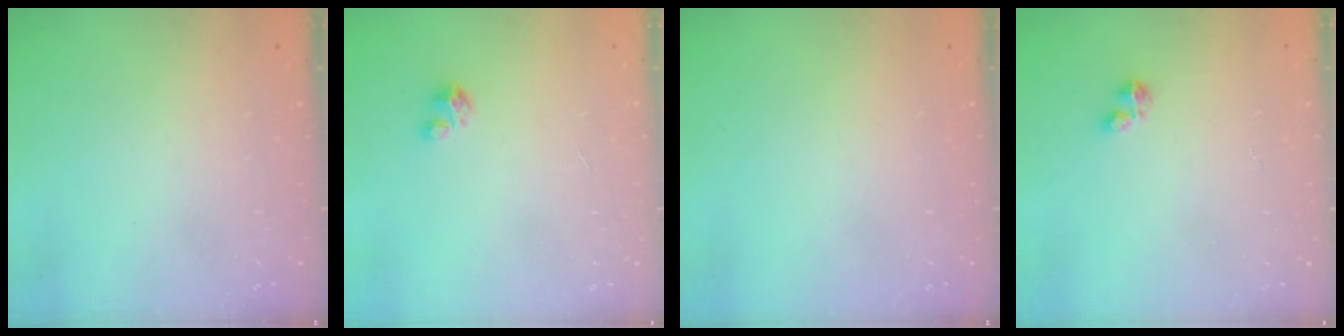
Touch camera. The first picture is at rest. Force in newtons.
{"total": 1.7, "press": 1.7, "slide": 0.1}
{"total": 0.0}
{"total": 2.4, "press": 2.4, "slide": 0.5}